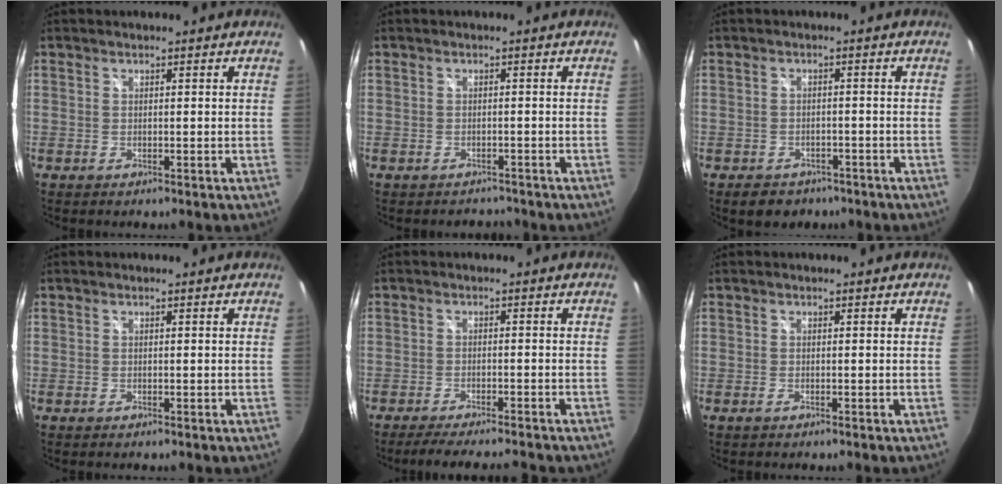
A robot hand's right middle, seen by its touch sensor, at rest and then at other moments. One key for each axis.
{"total": 2.4, "fx": -2.2, "fy": 1.0, "fz": 0.0, "tx": 0.001, "ty": 0.002, "tz": -0.029}
{"total": 5.0, "fx": -3.6, "fy": 3.1, "fz": 1.6, "tx": -0.034, "ty": -0.001, "tz": -0.044}
{"total": 0.0}
{"total": 9.2, "fx": -8.2, "fy": 0.6, "fz": 4.2, "tx": -0.090, "ty": -0.014, "tz": -0.124}
{"total": 0.6, "fx": -0.4, "fy": -0.1, "fz": 0.4, "tx": -0.007, "ty": -0.001, "tz": -0.010}